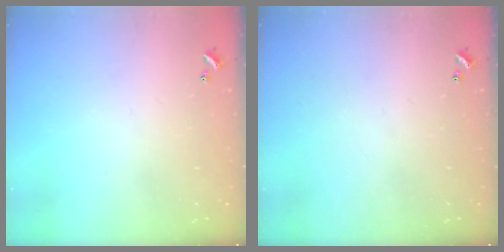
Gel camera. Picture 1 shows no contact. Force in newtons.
{"total": 0.0}